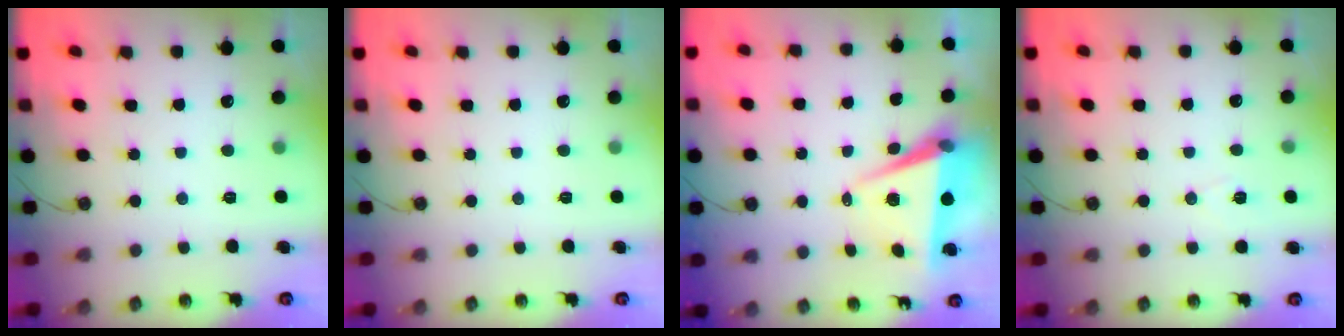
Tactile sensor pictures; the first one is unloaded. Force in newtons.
{"total": 0.0}
{"total": 7.0, "press": 5.6, "slide": 4.3}
{"total": 6.0, "press": 4.0, "slide": 4.4}